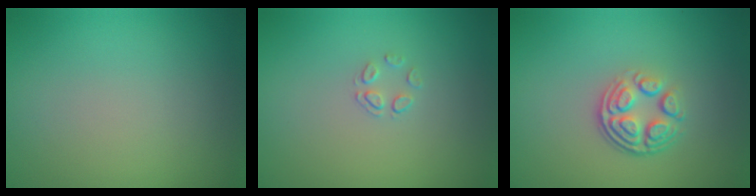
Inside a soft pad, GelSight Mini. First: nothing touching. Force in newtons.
{"total": 1.1, "press": 0.5, "slide": 1.0}
{"total": 4.0, "press": 2.7, "slide": 2.9}